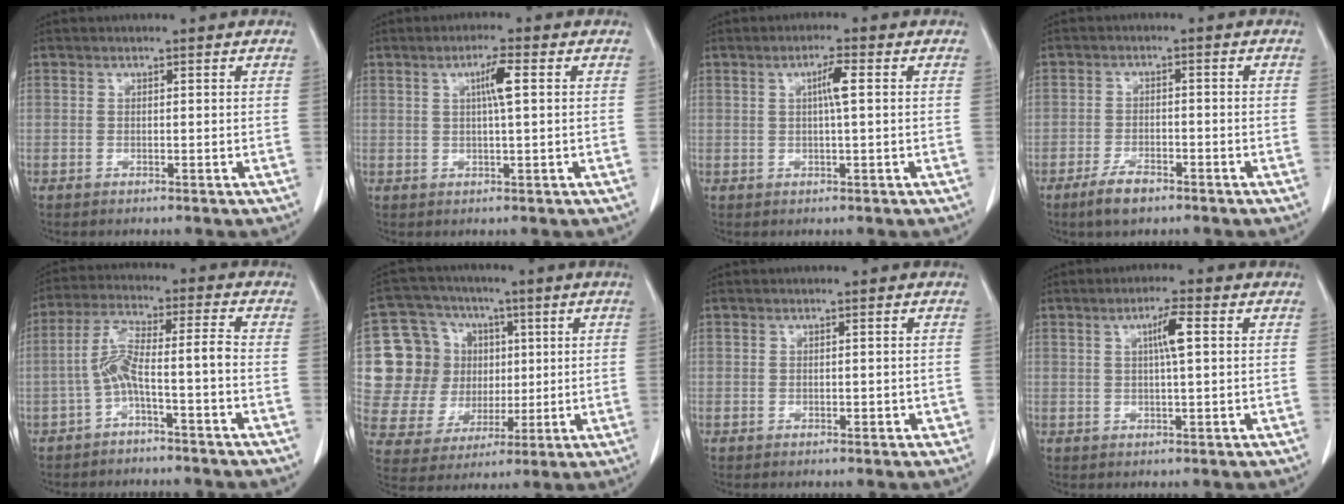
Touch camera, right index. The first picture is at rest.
{"total": 3.7, "force": [0.9, 0.0, 3.6], "torque": [-0.062, 0.003, 0.015]}
{"total": 3.1, "force": [0.6, 0.0, 3.0], "torque": [-0.053, 0.003, 0.009]}
{"total": 4.4, "force": [-3.2, 1.4, 2.7], "torque": [-0.056, -0.001, -0.054]}
{"total": 6.8, "force": [-2.7, 0.2, 6.3], "torque": [-0.123, 0.032, -0.050]}
{"total": 14.0, "force": [2.6, 12.5, 5.9], "torque": [-0.126, 0.048, 0.062]}
{"total": 0.9, "force": [-0.2, 0.6, 0.5], "torque": [-0.004, 0.006, -0.002]}
{"total": 3.9, "force": [1.0, 0.2, 3.8], "torque": [-0.065, 0.004, 0.015]}